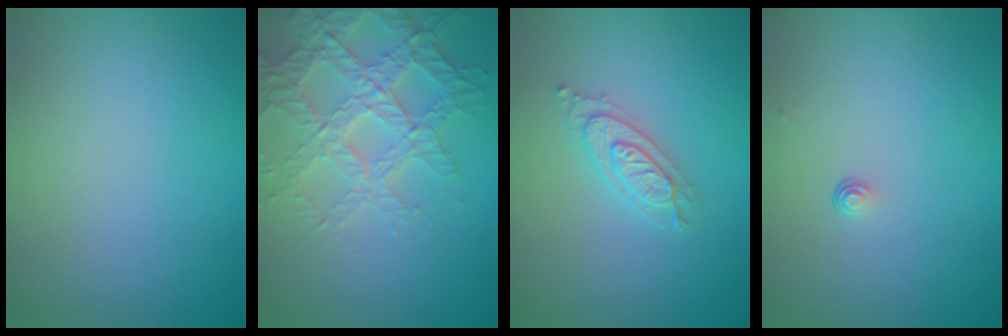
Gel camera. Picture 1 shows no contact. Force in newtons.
{"total": 5.0, "press": 4.5, "slide": 2.3}
{"total": 2.6, "press": 2.6, "slide": 0.5}
{"total": 0.6, "press": 0.3, "slide": 0.5}